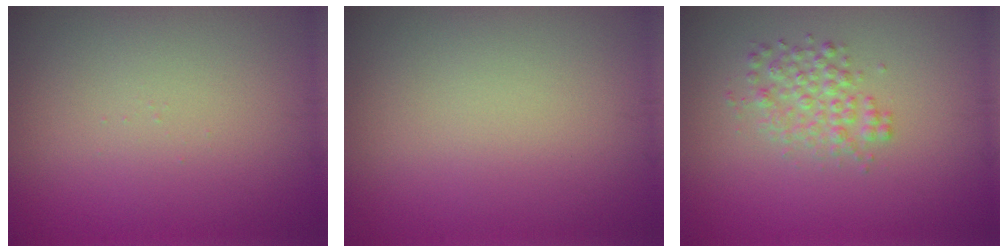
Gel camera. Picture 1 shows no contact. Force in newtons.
{"total": 0.0}
{"total": 2.5, "press": 2.5, "slide": 0.1}